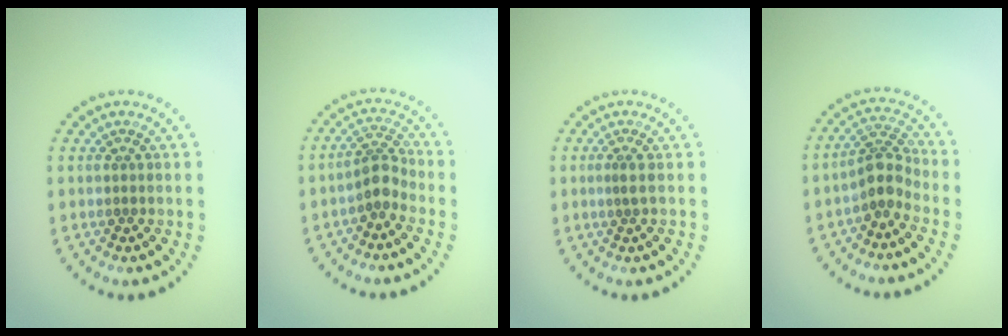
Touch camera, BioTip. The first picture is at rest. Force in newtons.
{"total": 2.5, "press": 1.9, "slide": 1.6}
{"total": 0.8, "press": 0.4, "slide": 0.6}
{"total": 2.9, "press": 2.3, "slide": 1.8}